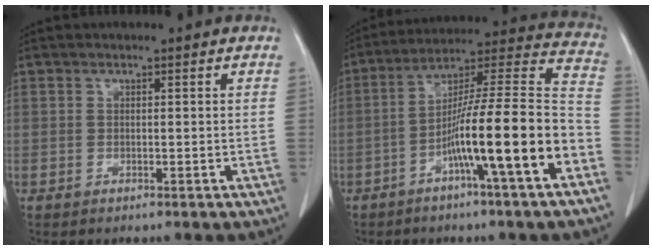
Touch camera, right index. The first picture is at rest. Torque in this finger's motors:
{"motor_torque": [2.14, 0.00, 1.05, 0.21]}